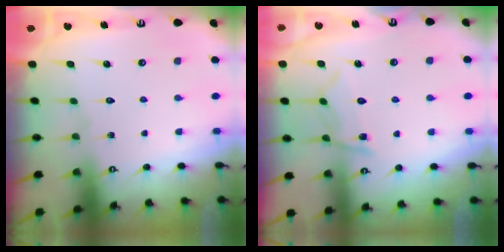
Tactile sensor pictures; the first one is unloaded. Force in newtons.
{"total": 9.5, "press": 9.5, "slide": 0.9}